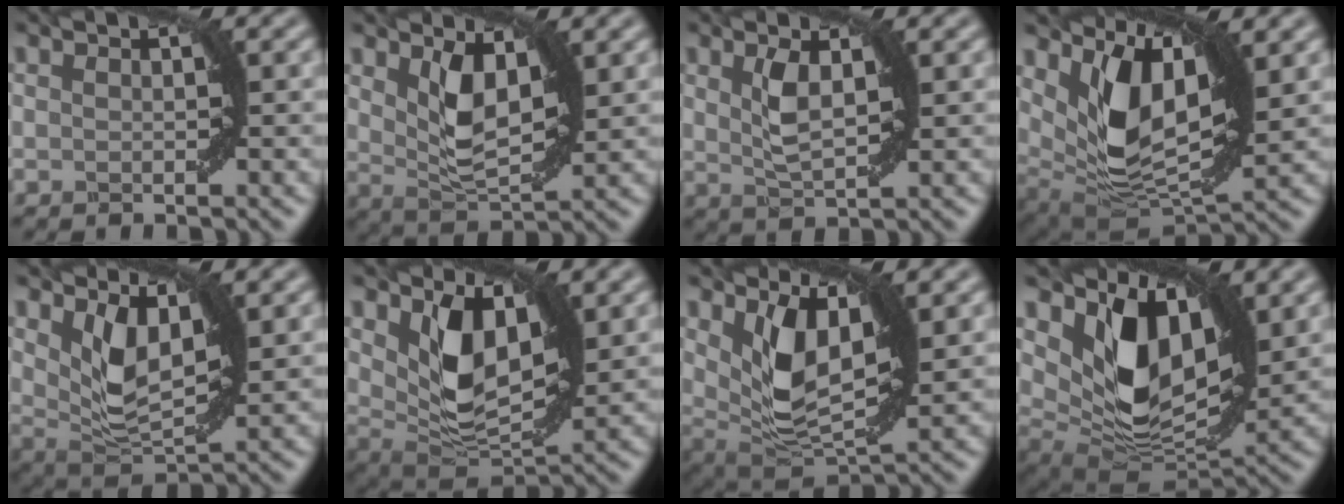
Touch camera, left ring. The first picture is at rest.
{"total": 4.5, "force": [1.6, 2.2, 3.6], "torque": [-0.073, -0.006, 0.032]}
{"total": 2.9, "force": [1.0, 1.0, 2.5], "torque": [-0.054, -0.001, 0.021]}
{"total": 9.6, "force": [3.0, 4.7, 7.8], "torque": [-0.152, -0.013, 0.059]}
{"total": 4.8, "force": [2.0, 2.3, 3.7], "torque": [-0.081, -0.009, 0.040]}
{"total": 6.3, "force": [2.2, 3.4, 4.9], "torque": [-0.098, -0.015, 0.044]}
{"total": 6.7, "force": [2.1, 3.3, 5.5], "torque": [-0.111, -0.014, 0.043]}
{"total": 9.7, "force": [3.7, 5.5, 7.2], "torque": [-0.130, -0.020, 0.074]}